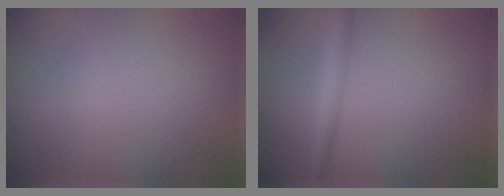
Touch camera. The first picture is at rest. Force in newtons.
{"total": 2.3, "press": 2.3, "slide": 0.1}